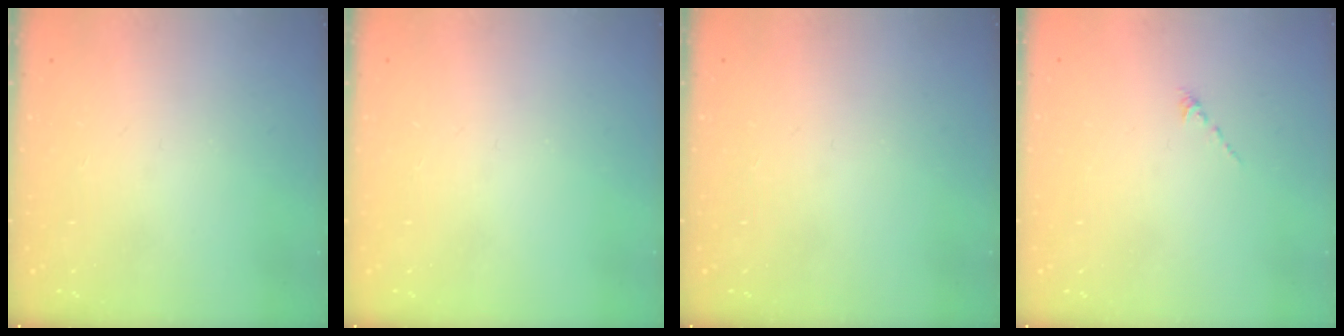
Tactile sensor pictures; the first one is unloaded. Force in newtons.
{"total": 0.0}
{"total": 0.0}
{"total": 0.0}